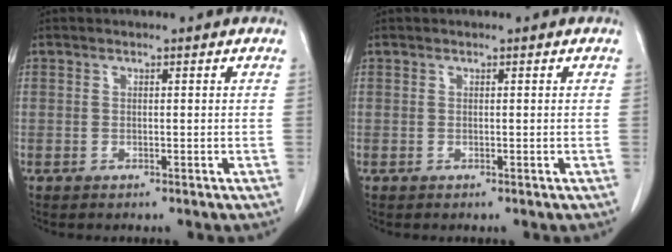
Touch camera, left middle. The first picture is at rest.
{"total": 0.0}